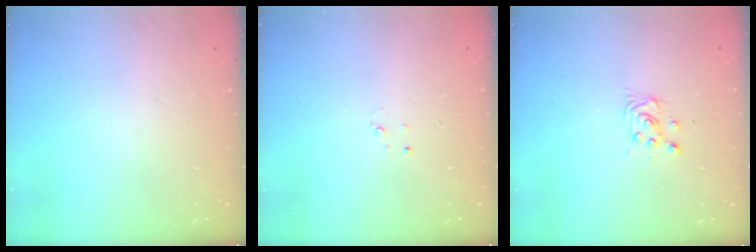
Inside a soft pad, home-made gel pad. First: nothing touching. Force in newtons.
{"total": 2.3, "press": 2.3, "slide": 0.3}
{"total": 2.8, "press": 2.8, "slide": 0.4}